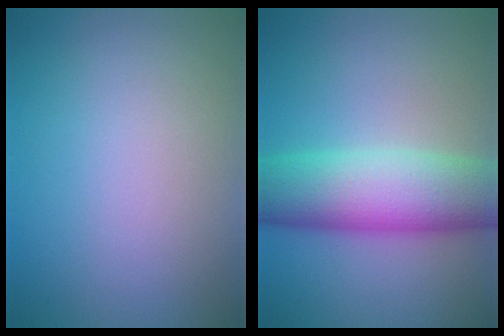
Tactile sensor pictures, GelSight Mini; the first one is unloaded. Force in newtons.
{"total": 9.4, "press": 9.4, "slide": 0.3}